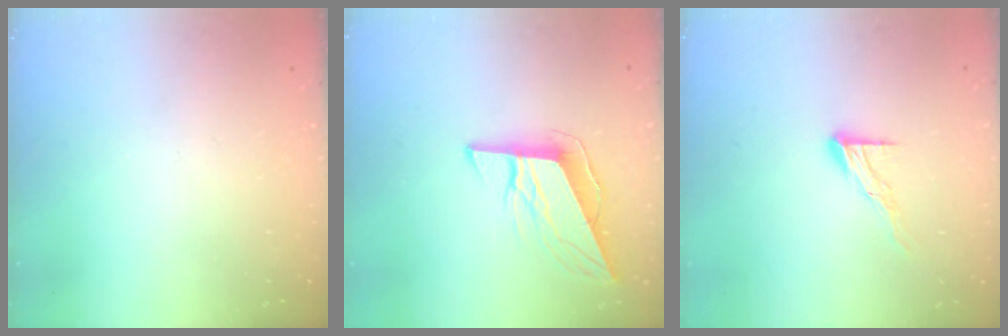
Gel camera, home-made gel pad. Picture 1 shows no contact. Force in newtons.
{"total": 10.7, "press": 10.2, "slide": 3.3}
{"total": 8.7, "press": 8.7, "slide": 0.7}